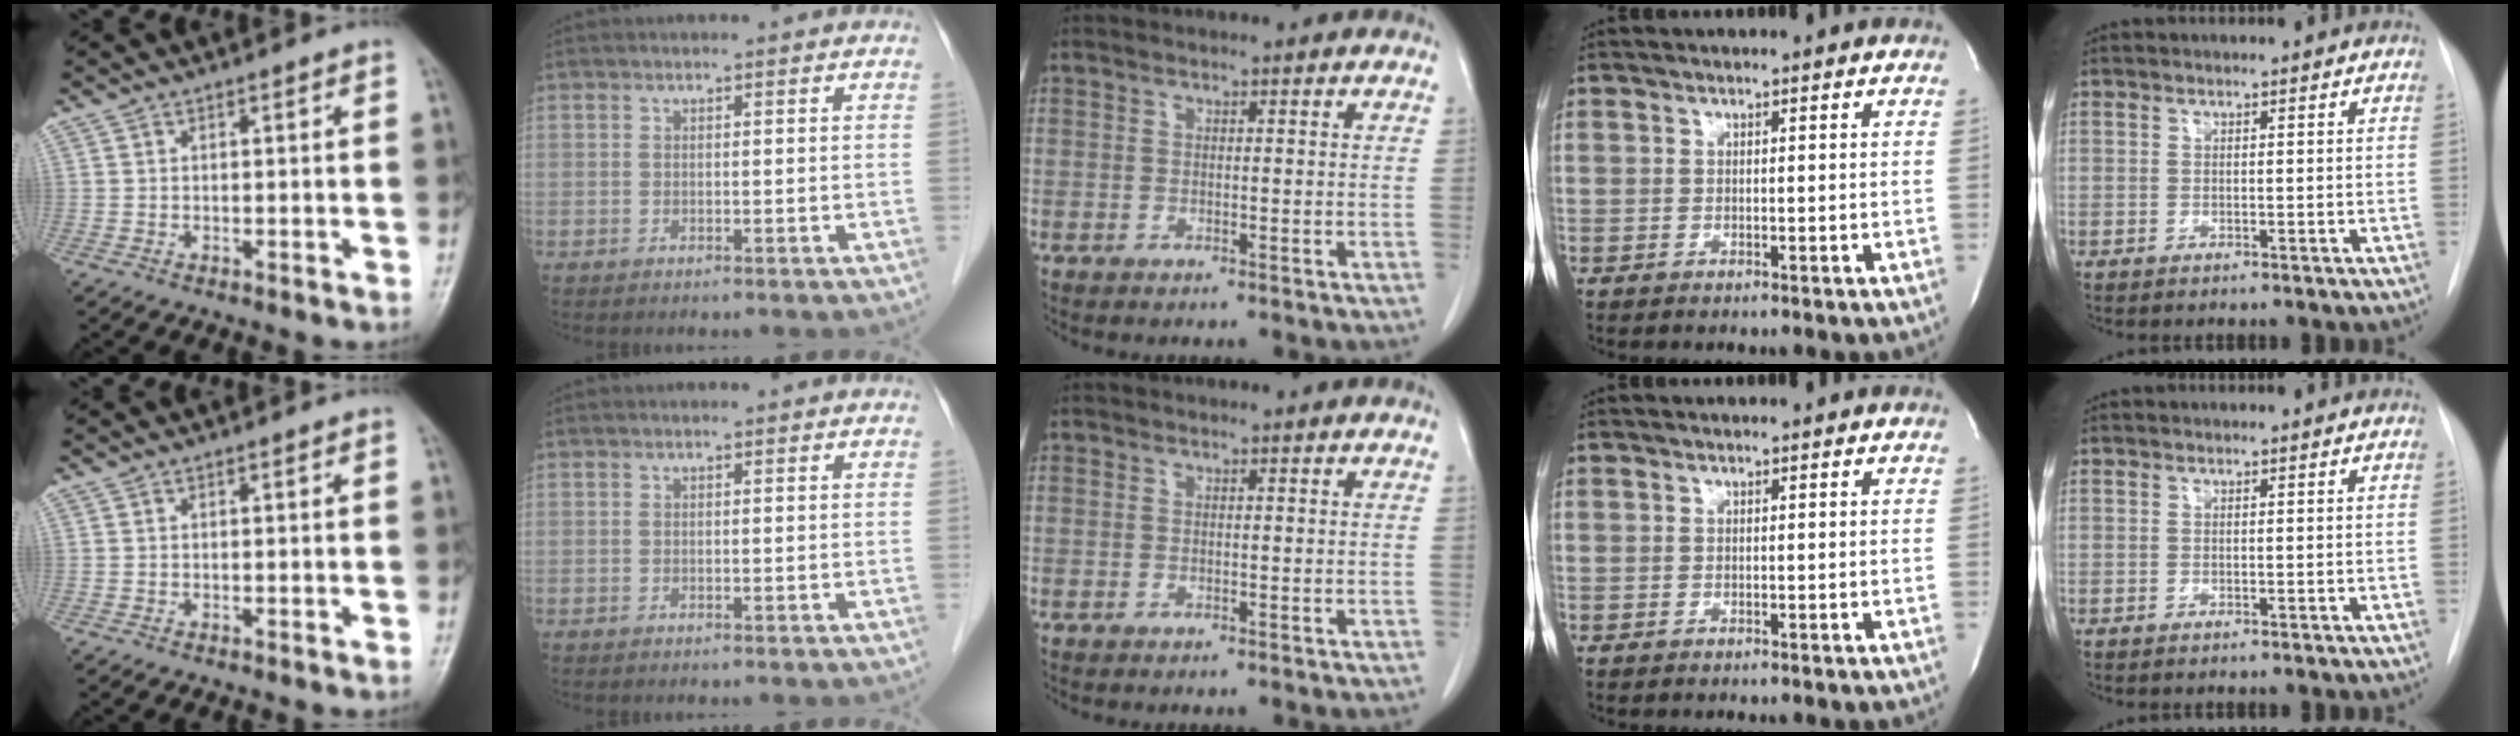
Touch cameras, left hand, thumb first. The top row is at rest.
{}